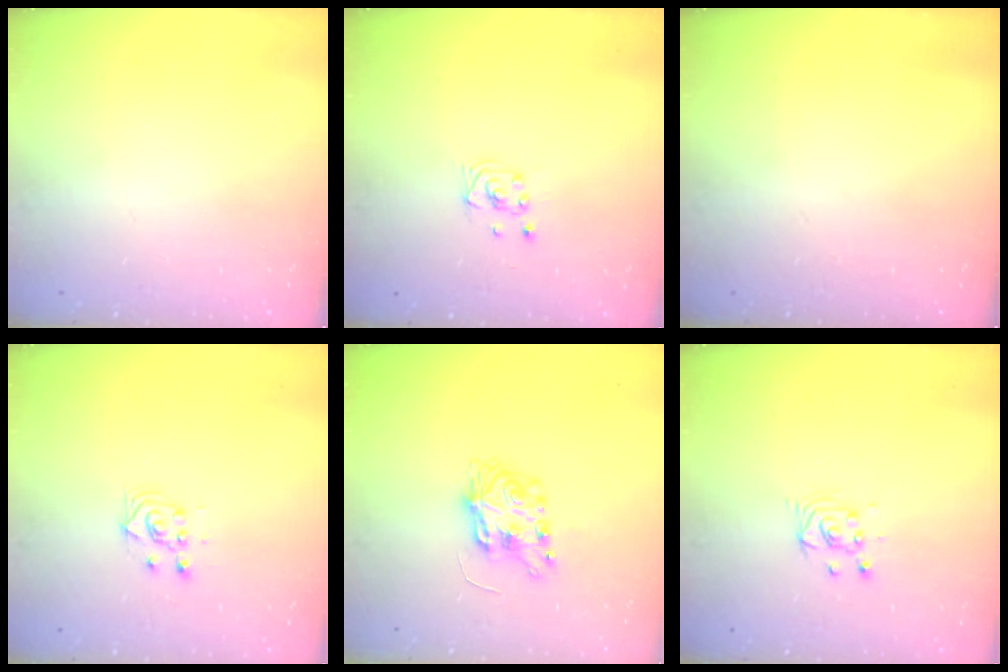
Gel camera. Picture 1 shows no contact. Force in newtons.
{"total": 2.0, "press": 2.0, "slide": 0.1}
{"total": 0.0}
{"total": 4.6, "press": 4.5, "slide": 0.6}
{"total": 7.5, "press": 7.5, "slide": 0.3}
{"total": 3.4, "press": 3.4, "slide": 0.4}